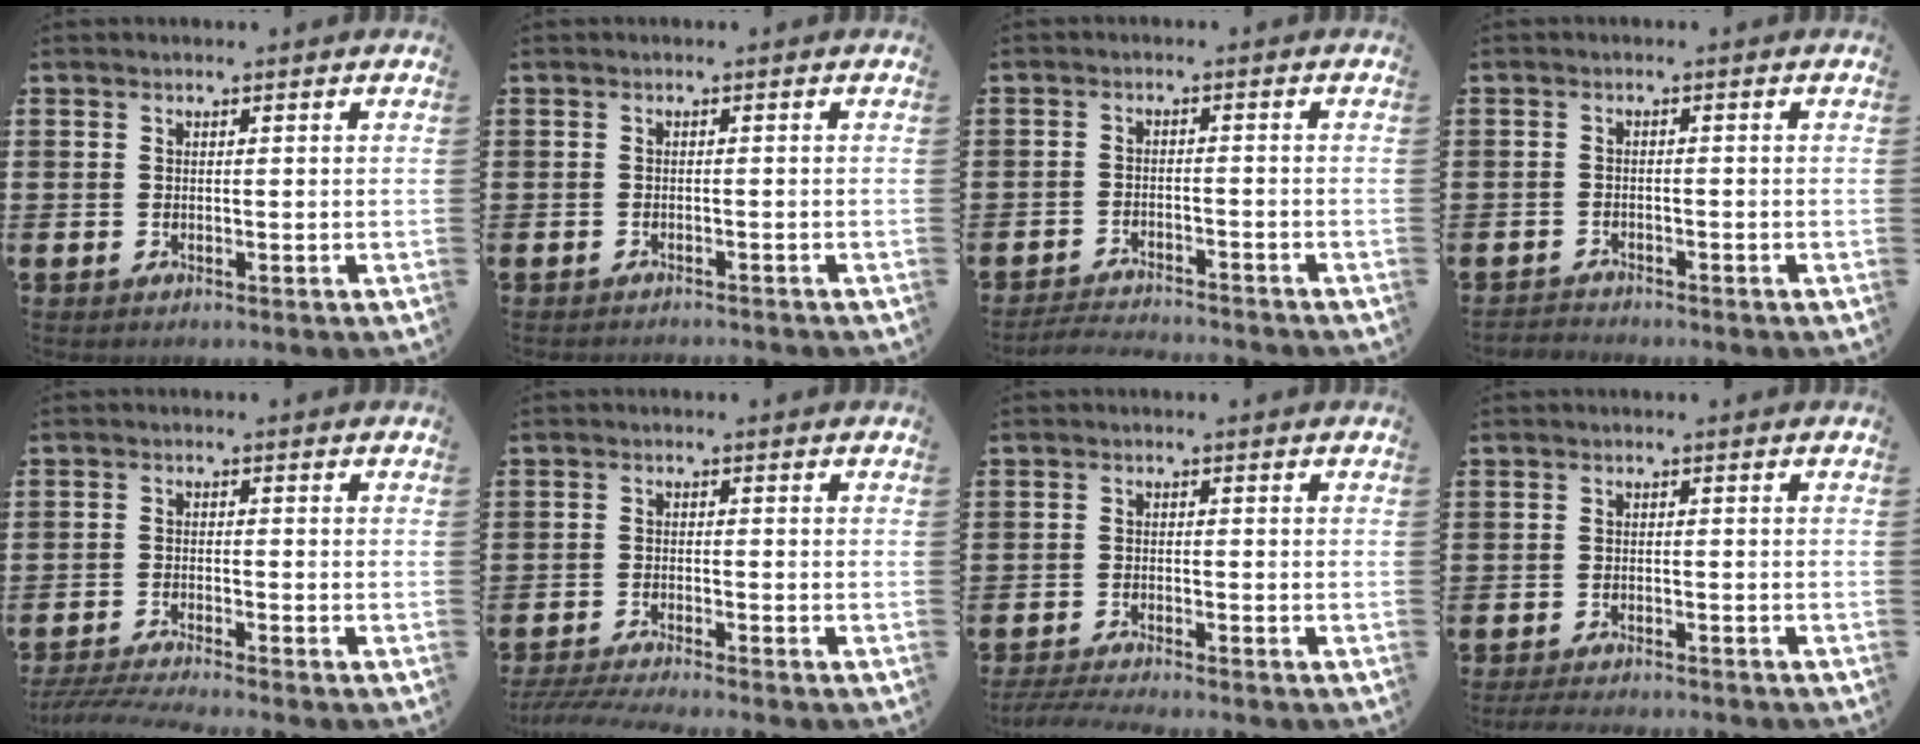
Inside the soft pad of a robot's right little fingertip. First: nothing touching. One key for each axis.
{"total": 0.7, "fx": -0.7, "fy": -0.1, "fz": -0.1, "tx": 0.001, "ty": -0.001, "tz": -0.014}
{"total": 2.6, "fx": -2.6, "fy": -0.1, "fz": 0.0, "tx": -0.004, "ty": 0.003, "tz": -0.056}
{"total": 0.8, "fx": -0.8, "fy": 0.1, "fz": -0.3, "tx": 0.002, "ty": 0.006, "tz": -0.017}
{"total": 2.2, "fx": -1.9, "fy": -0.1, "fz": 1.1, "tx": -0.014, "ty": 0.000, "tz": -0.036}
{"total": 2.1, "fx": -1.9, "fy": -0.1, "fz": 1.0, "tx": -0.013, "ty": 0.000, "tz": -0.035}
{"total": 1.5, "fx": -1.4, "fy": -0.1, "fz": 0.6, "tx": -0.009, "ty": 0.004, "tz": -0.027}
{"total": 1.6, "fx": -1.5, "fy": 0.1, "fz": 0.5, "tx": -0.009, "ty": 0.003, "tz": -0.031}